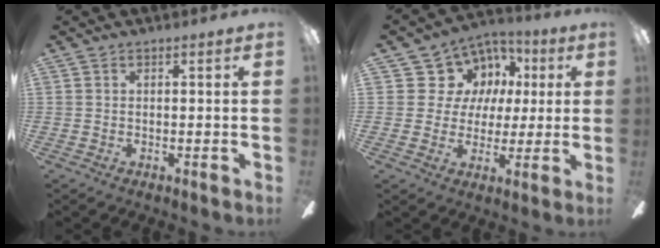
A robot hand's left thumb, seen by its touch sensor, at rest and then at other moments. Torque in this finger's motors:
{"motor_torque": [0.37, 0.13, 0.09, -0.10, -0.01]}